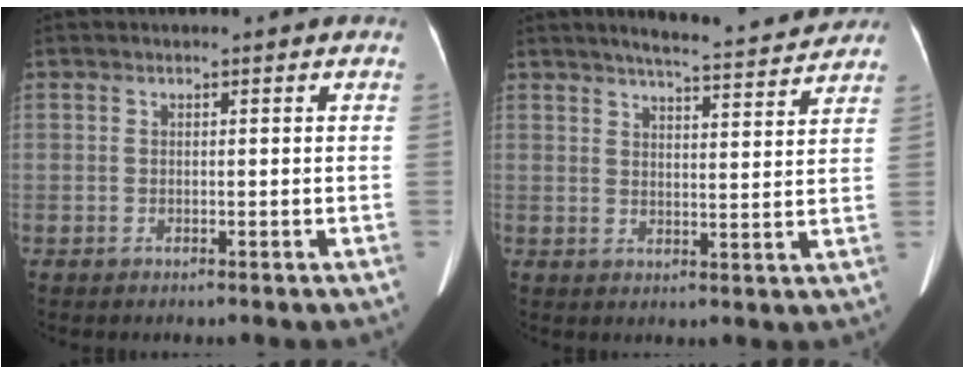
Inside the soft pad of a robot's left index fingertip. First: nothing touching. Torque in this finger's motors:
{"motor_torque": [0.39, -0.54, 0.00, 0.05]}